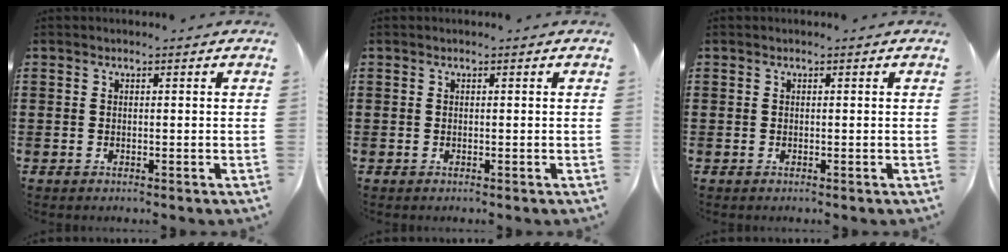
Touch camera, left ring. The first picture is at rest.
{"total": 0.0}
{"total": 0.0}